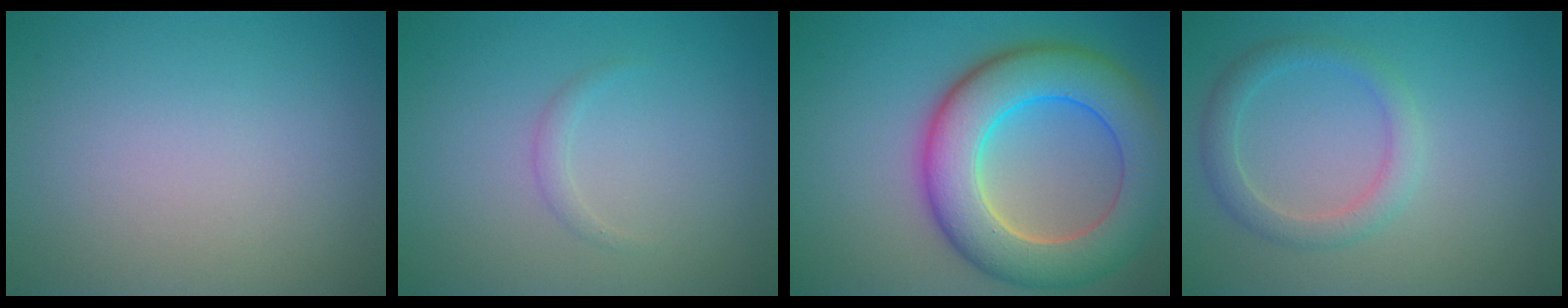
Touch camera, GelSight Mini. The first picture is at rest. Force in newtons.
{"total": 0.8, "press": 0.8, "slide": 0.1}
{"total": 10.0, "press": 10.0, "slide": 0.5}
{"total": 2.5, "press": 2.5, "slide": 0.1}